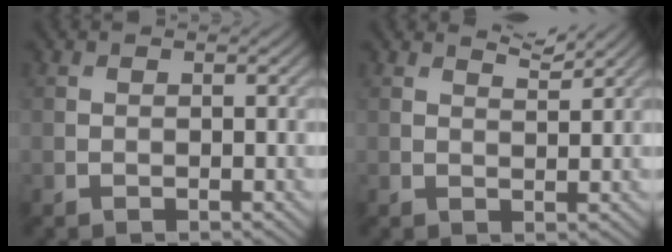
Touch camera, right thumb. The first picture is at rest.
{"total": 2.0, "force": [1.8, 0.1, 0.9], "torque": [-0.021, 0.001, 0.034]}